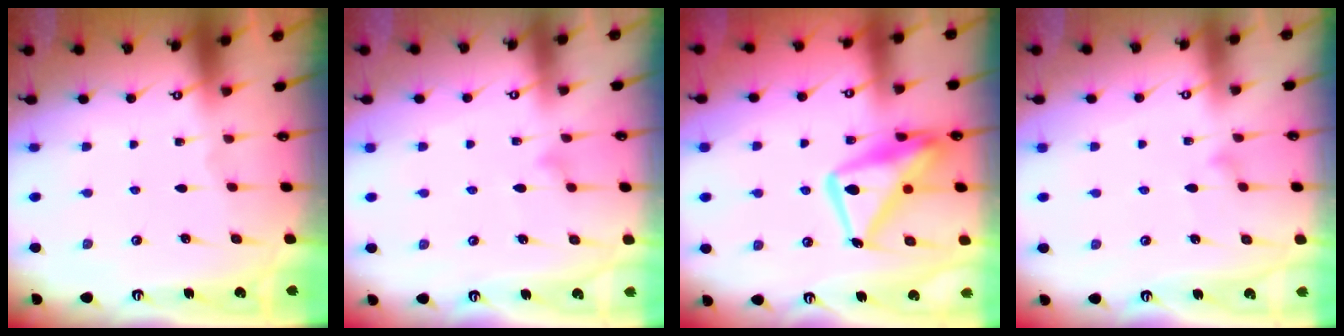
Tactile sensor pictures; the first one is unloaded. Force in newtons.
{"total": 9.8, "press": 9.8, "slide": 0.4}
{"total": 17.8, "press": 17.8, "slide": 1.6}
{"total": 9.0, "press": 9.0, "slide": 0.4}